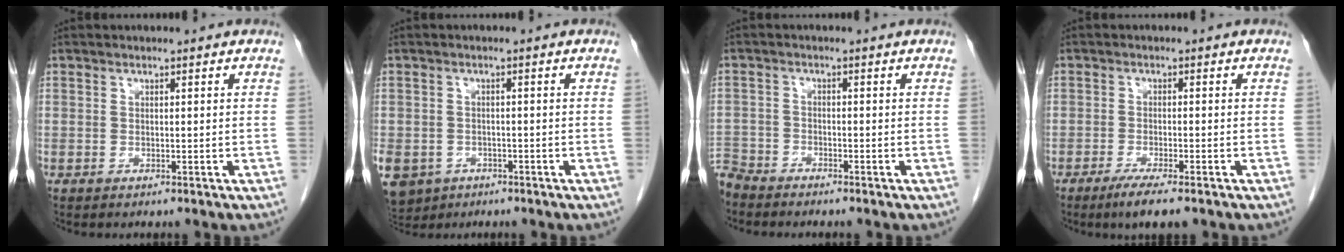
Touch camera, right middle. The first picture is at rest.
{"total": 10.9, "force": [-5.4, 8.6, 3.9], "torque": [-0.116, -0.006, -0.074]}
{"total": 4.5, "force": [-4.4, 1.1, 0.2], "torque": [0.003, -0.011, -0.087]}
{"total": 4.9, "force": [-3.4, 0.4, 3.5], "torque": [-0.060, -0.013, -0.054]}